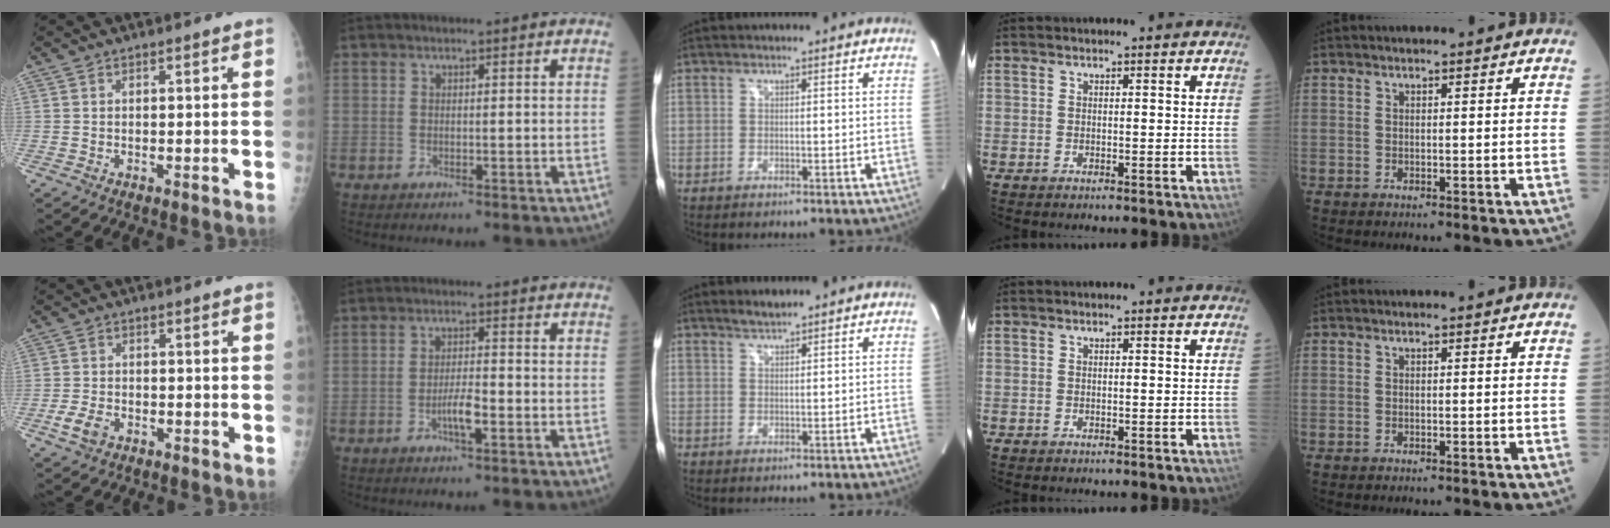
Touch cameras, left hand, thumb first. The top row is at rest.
{"thumb": {"total": 3.9, "force": [-1.7, 2.6, 2.4], "torque": [-0.047, 0.004, -0.031]}, "index": {"total": 3.3, "force": [-1.6, 0.5, 2.9], "torque": [-0.057, -0.001, -0.031]}, "middle": {"total": 1.9, "force": [1.8, 0.1, 0.5], "torque": [-0.015, 0.004, 0.038]}}